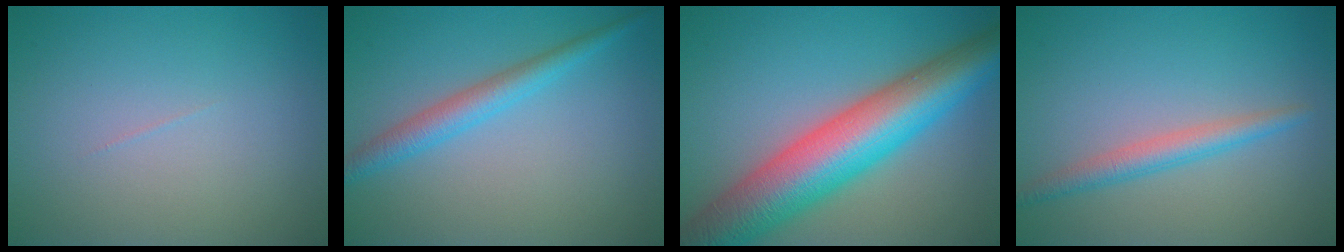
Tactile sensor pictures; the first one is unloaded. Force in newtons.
{"total": 2.9, "press": 2.9, "slide": 0.2}
{"total": 11.7, "press": 11.7, "slide": 0.5}
{"total": 2.5, "press": 2.5, "slide": 0.0}